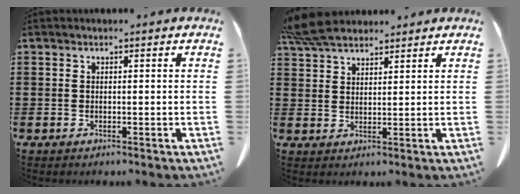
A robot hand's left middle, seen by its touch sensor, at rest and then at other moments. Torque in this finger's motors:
{"motor_torque": [1.86, 0.29, 0.40, 0.21]}